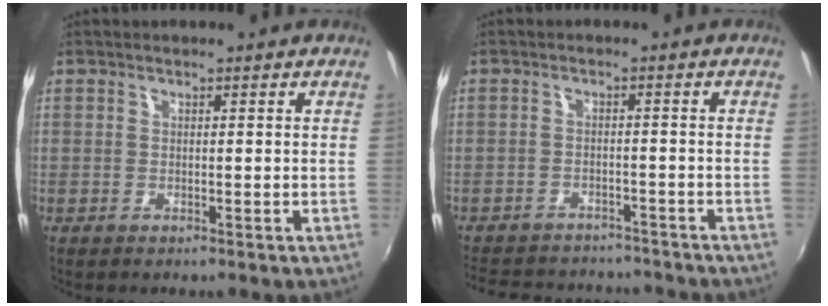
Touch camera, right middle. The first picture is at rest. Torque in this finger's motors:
{"motor_torque": [1.06, -1.08, 0.62, 0.14]}